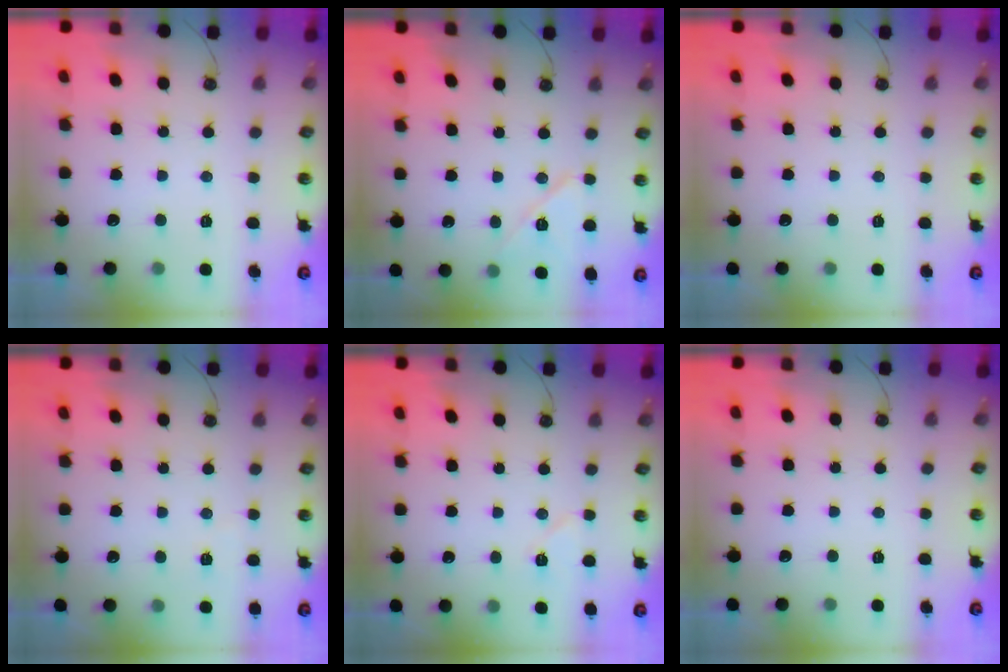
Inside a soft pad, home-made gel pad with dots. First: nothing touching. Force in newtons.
{"total": 9.8, "press": 8.7, "slide": 4.7}
{"total": 0.0}
{"total": 2.3, "press": 2.2, "slide": 0.5}
{"total": 6.3, "press": 6.3, "slide": 0.7}
{"total": 0.0}